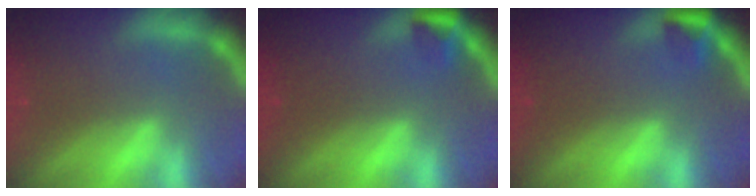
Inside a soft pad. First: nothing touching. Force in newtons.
{"total": 1.9}
{"total": 1.9}